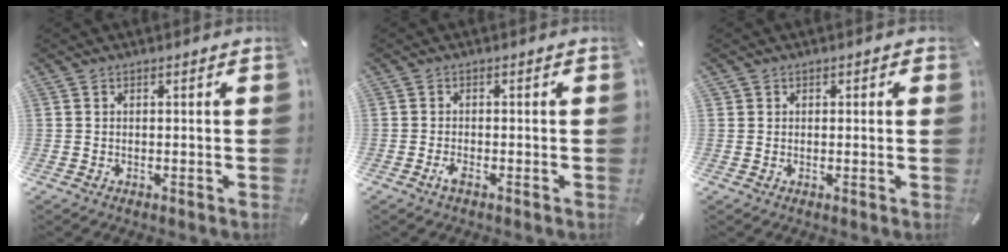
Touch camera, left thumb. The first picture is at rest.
{"total": 1.8, "force": [-1.1, 0.5, 1.4], "torque": [-0.030, 0.000, -0.021]}
{"total": 1.2, "force": [0.1, 1.2, 0.1], "torque": [0.006, 0.003, -0.003]}